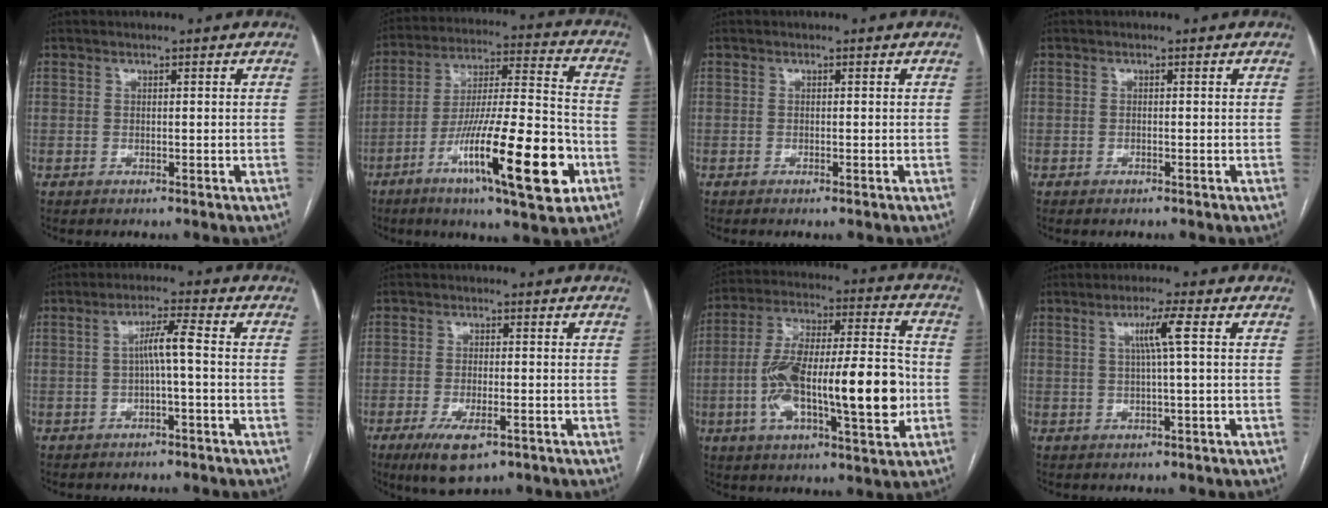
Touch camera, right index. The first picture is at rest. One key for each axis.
{"total": 20.9, "fx": -8.8, "fy": 2.4, "fz": 18.8, "tx": -0.305, "ty": -0.016, "tz": -0.142}
{"total": 0.7, "fx": -0.5, "fy": 0.0, "fz": 0.5, "tx": -0.010, "ty": -0.001, "tz": -0.007}
{"total": 0.5, "fx": -0.5, "fy": 0.1, "fz": 0.2, "tx": -0.008, "ty": 0.000, "tz": -0.007}
{"total": 4.2, "fx": -0.5, "fy": -0.1, "fz": 4.2, "tx": -0.073, "ty": 0.016, "tz": -0.005}
{"total": 6.9, "fx": -3.8, "fy": 2.1, "fz": 5.3, "tx": -0.097, "ty": -0.013, "tz": -0.057}
{"total": 22.0, "fx": -3.7, "fy": 5.0, "fz": 21.1, "tx": -0.361, "ty": 0.020, "tz": -0.052}
{"total": 4.1, "fx": 1.0, "fy": -0.7, "fz": 4.0, "tx": -0.074, "ty": 0.005, "tz": 0.019}